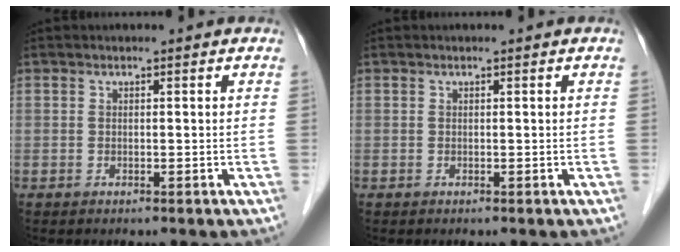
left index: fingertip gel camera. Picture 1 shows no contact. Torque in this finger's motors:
{"motor_torque": [0.00, 0.00, 0.00, 0.00]}